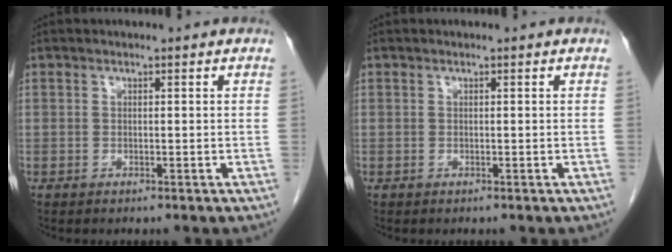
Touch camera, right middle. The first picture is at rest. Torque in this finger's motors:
{"motor_torque": [0.33, -0.01, -0.10, -0.01]}